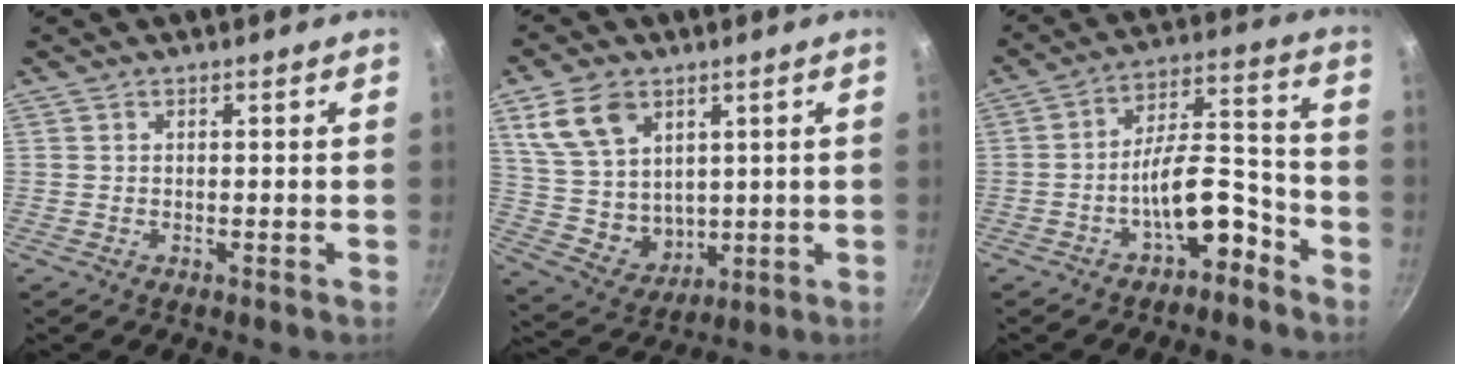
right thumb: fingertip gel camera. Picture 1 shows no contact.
{"total": 13.8, "force": [5.8, 10.0, 7.5], "torque": [-0.110, -0.027, 0.129]}
{"total": 11.5, "force": [-6.1, 5.0, 8.4], "torque": [-0.104, 0.077, -0.092]}